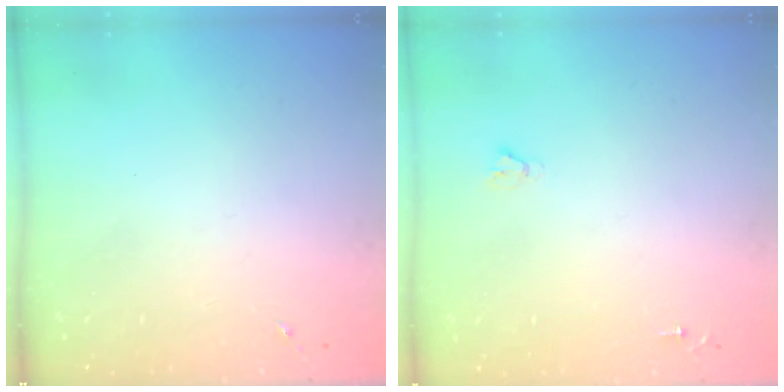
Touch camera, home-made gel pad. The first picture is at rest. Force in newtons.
{"total": 1.8, "press": 1.8, "slide": 0.1}